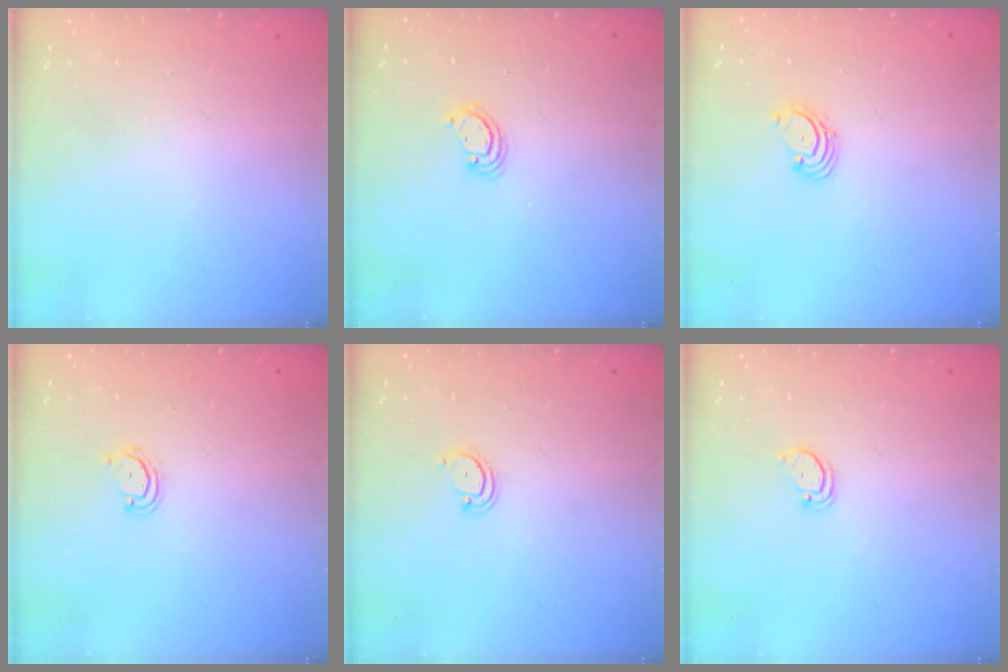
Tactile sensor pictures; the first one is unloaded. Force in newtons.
{"total": 3.0, "press": 2.9, "slide": 0.3}
{"total": 1.6, "press": 1.6, "slide": 0.2}
{"total": 3.4, "press": 3.4, "slide": 0.2}
{"total": 2.3, "press": 2.3, "slide": 0.2}
{"total": 2.0, "press": 2.0, "slide": 0.2}